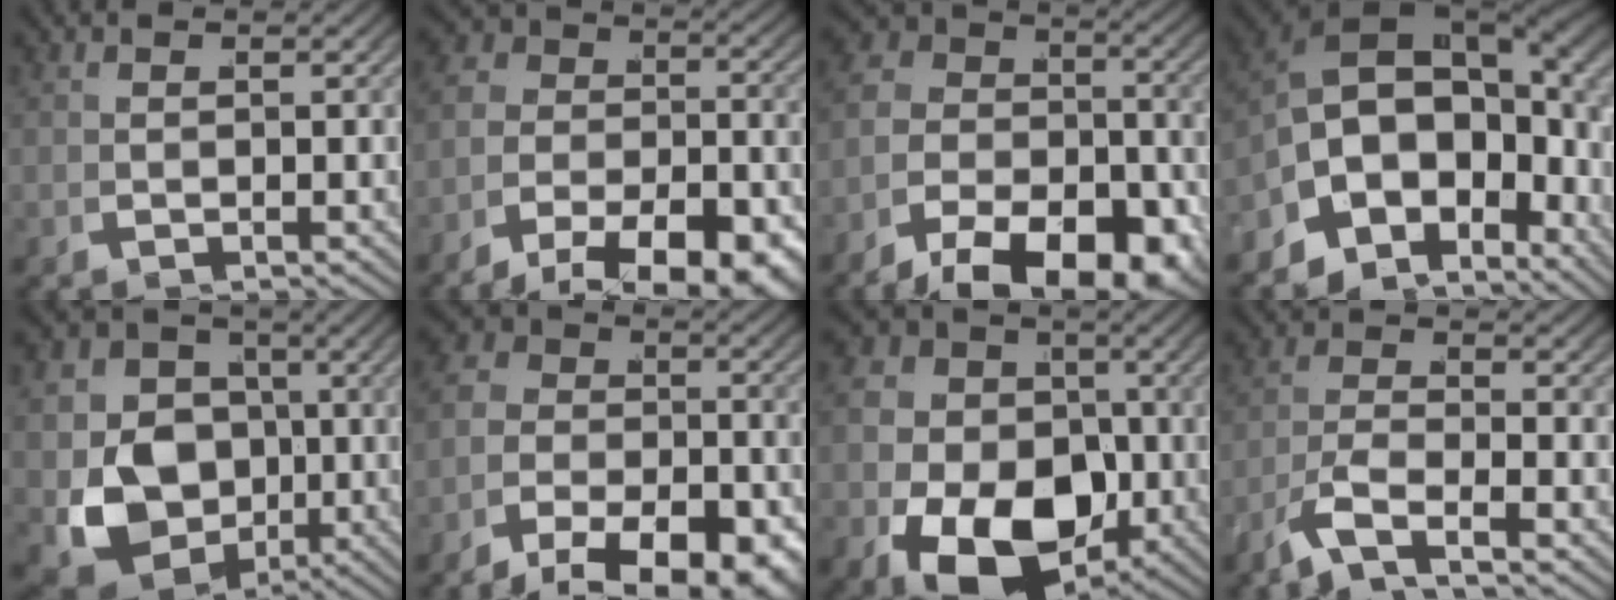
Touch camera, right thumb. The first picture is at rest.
{"total": 9.2, "force": [-5.5, 5.2, 5.2], "torque": [-0.051, -0.036, -0.086]}
{"total": 11.7, "force": [-5.6, 7.4, 7.1], "torque": [-0.096, -0.039, -0.091]}
{"total": 15.9, "force": [-0.8, 10.7, 11.8], "torque": [-0.215, -0.037, -0.011]}
{"total": 14.7, "force": [-2.7, 12.4, 7.3], "torque": [-0.173, -0.073, -0.032]}
{"total": 10.1, "force": [-5.5, 6.1, 5.8], "torque": [-0.066, -0.040, -0.085]}
{"total": 17.0, "force": [-3.0, 13.1, 10.4], "torque": [-0.206, -0.077, -0.032]}
{"total": 5.0, "force": [-2.8, 2.5, 3.4], "torque": [-0.073, -0.014, -0.050]}